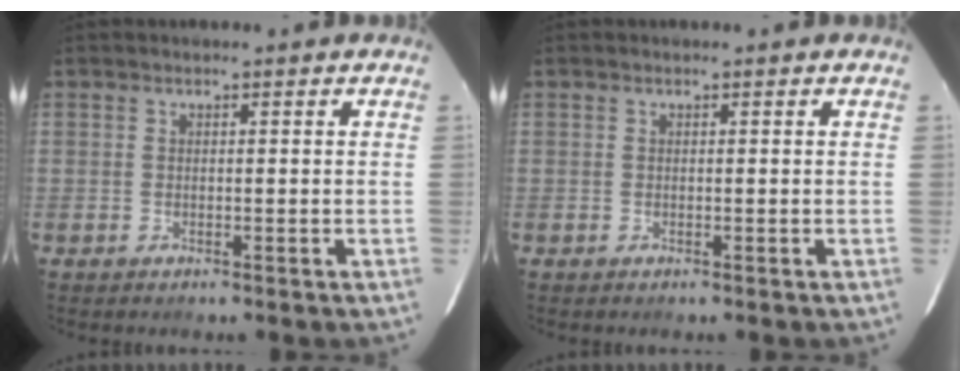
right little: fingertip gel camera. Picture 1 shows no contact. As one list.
[{"total": 0.0}]